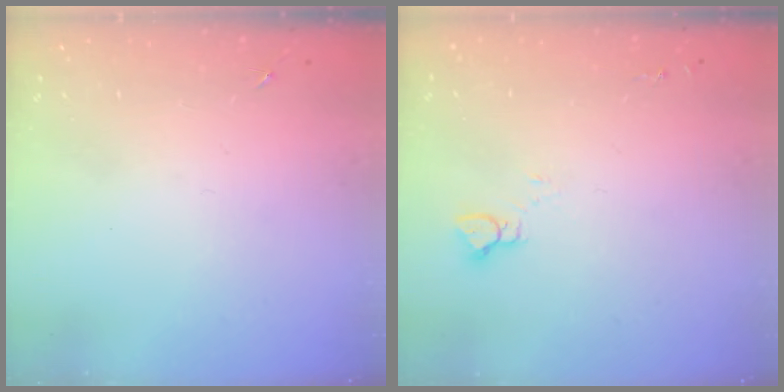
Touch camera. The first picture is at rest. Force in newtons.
{"total": 3.9, "press": 3.9, "slide": 0.4}